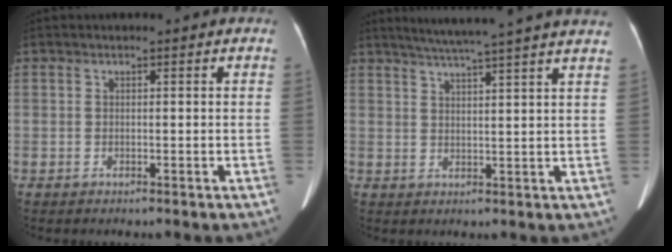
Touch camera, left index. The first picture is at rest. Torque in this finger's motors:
{"motor_torque": [0.40, -0.31, 0.00, 0.03]}